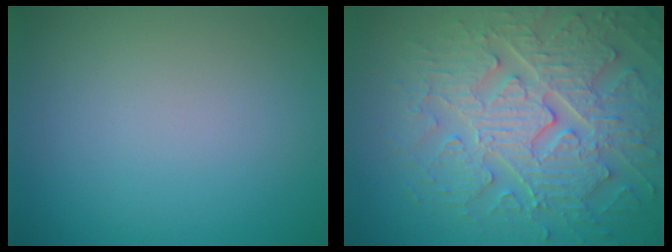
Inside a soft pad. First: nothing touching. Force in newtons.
{"total": 7.8, "press": 6.3, "slide": 4.6}